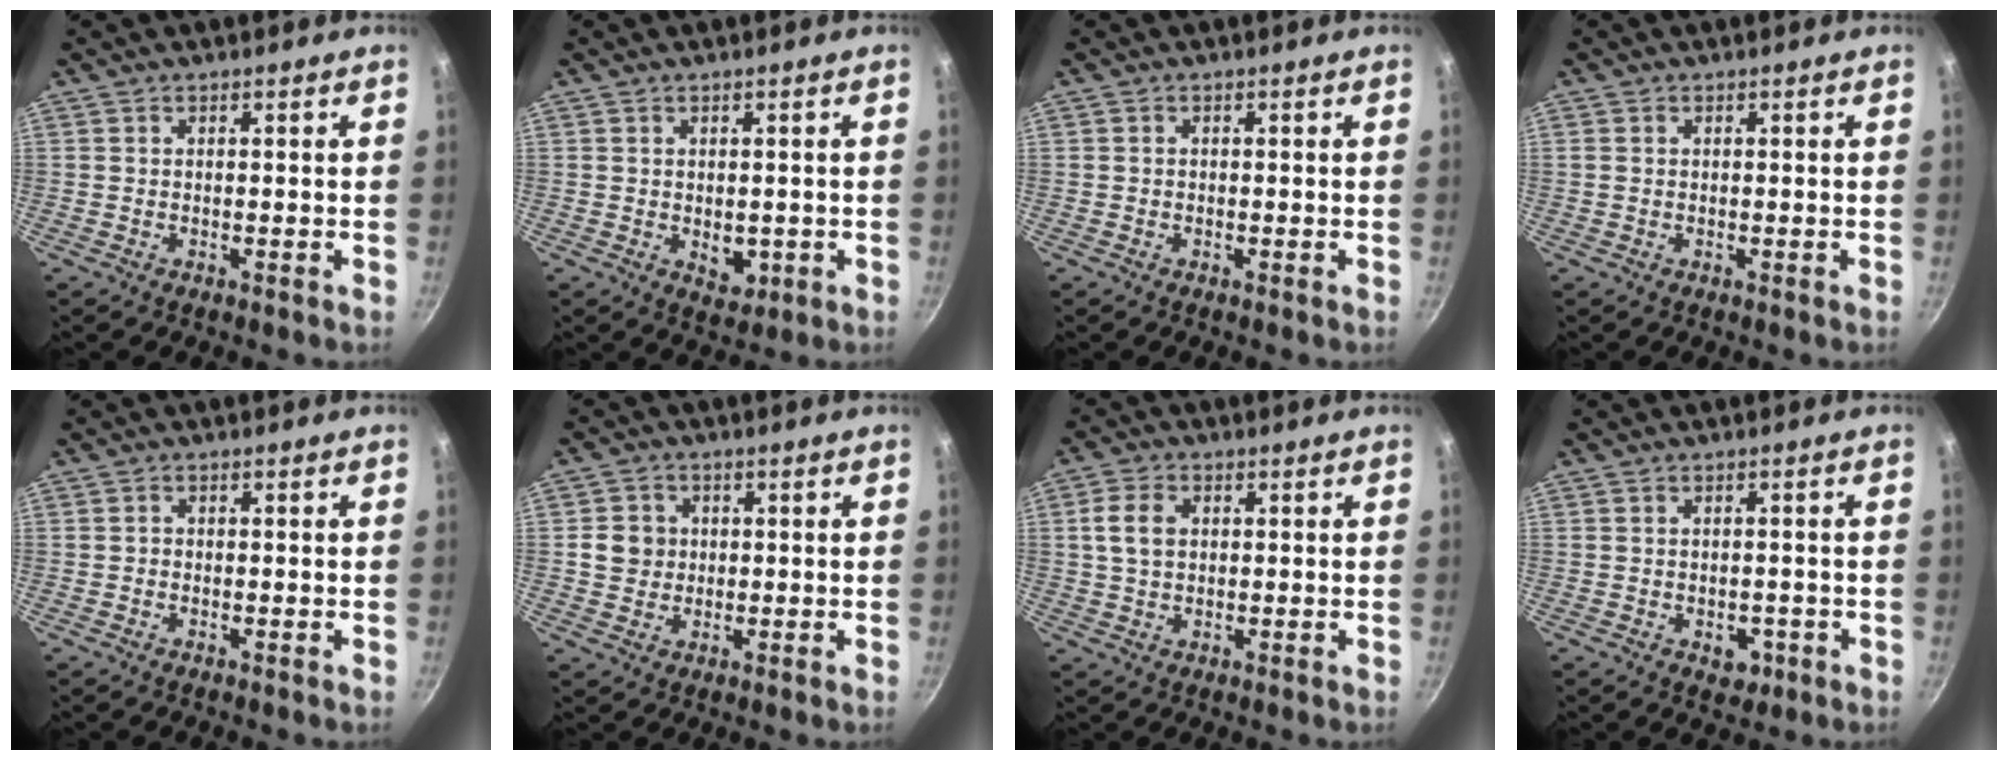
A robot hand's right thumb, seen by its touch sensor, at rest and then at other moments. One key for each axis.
{"total": 3.7, "fx": -0.5, "fy": 2.6, "fz": 2.6, "tx": -0.025, "ty": -0.003, "tz": -0.001}
{"total": 0.0}
{"total": 0.7, "fx": 0.2, "fy": 0.6, "fz": 0.3, "tx": -0.007, "ty": 0.002, "tz": 0.002}
{"total": 0.7, "fx": -0.2, "fy": 0.6, "fz": 0.2, "tx": -0.001, "ty": 0.002, "tz": -0.005}
{"total": 4.9, "fx": 0.3, "fy": 4.6, "fz": 1.6, "tx": -0.001, "ty": 0.006, "tz": 0.000}
{"total": 5.6, "fx": 1.0, "fy": 4.0, "fz": 3.8, "tx": -0.063, "ty": 0.007, "tz": 0.016}
{"total": 3.5, "fx": -1.3, "fy": 2.5, "fz": 2.1, "tx": -0.017, "ty": 0.009, "tz": -0.007}